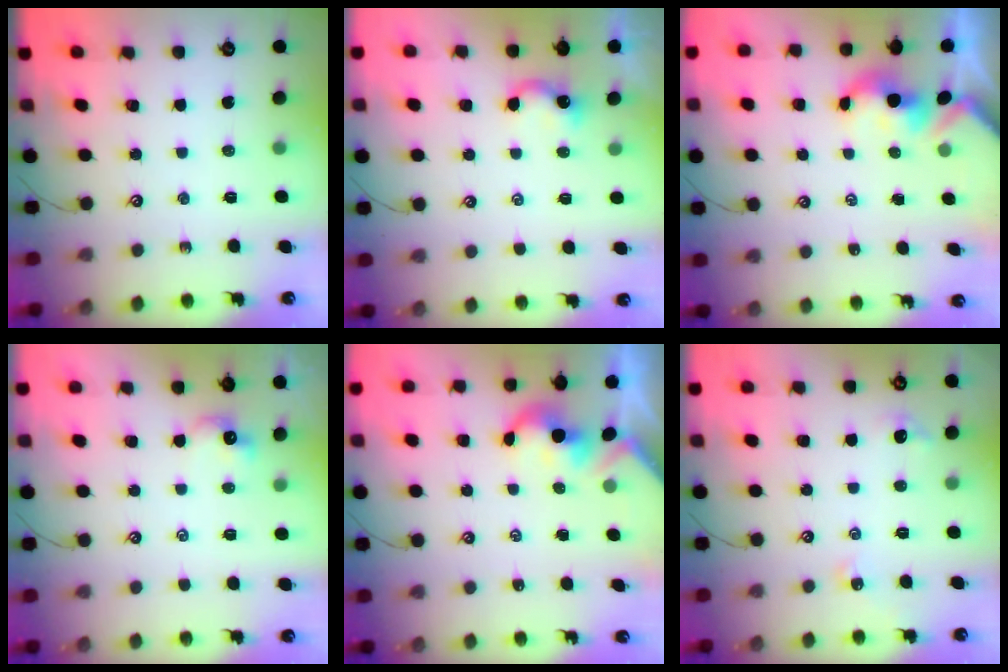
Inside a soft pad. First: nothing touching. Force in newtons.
{"total": 1.8, "press": 1.8, "slide": 0.4}
{"total": 1.7, "press": 1.7, "slide": 0.2}
{"total": 1.2, "press": 1.1, "slide": 0.5}
{"total": 2.0, "press": 2.0, "slide": 0.2}
{"total": 2.7, "press": 2.6, "slide": 0.5}